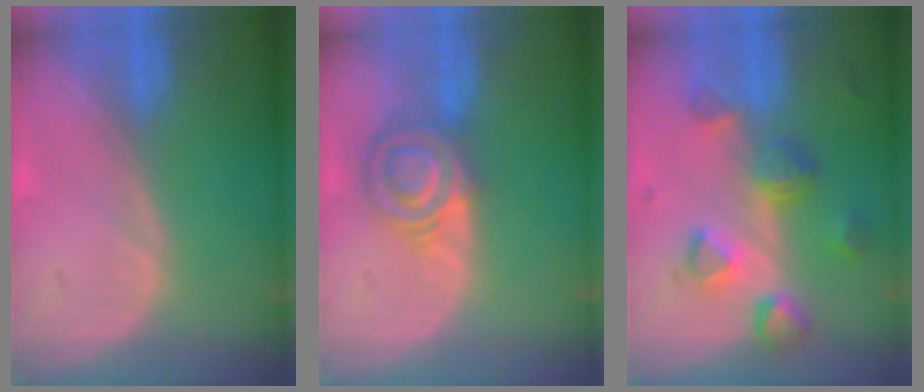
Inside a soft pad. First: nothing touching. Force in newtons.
{"total": 6.2, "press": 6.1, "slide": 1.2}
{"total": 8.1, "press": 7.2, "slide": 3.7}